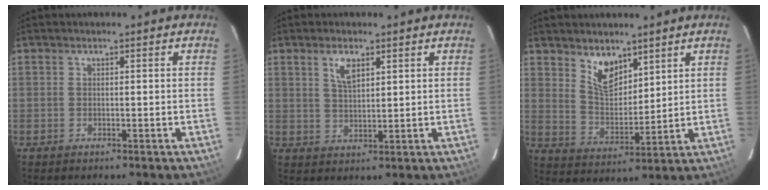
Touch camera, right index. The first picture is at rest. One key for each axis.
{"total": 4.3, "fx": 2.3, "fy": 1.8, "fz": 3.2, "tx": -0.058, "ty": 0.003, "tz": 0.046}
{"total": 7.7, "fx": 5.2, "fy": 3.8, "fz": 4.1, "tx": -0.064, "ty": 0.001, "tz": 0.105}